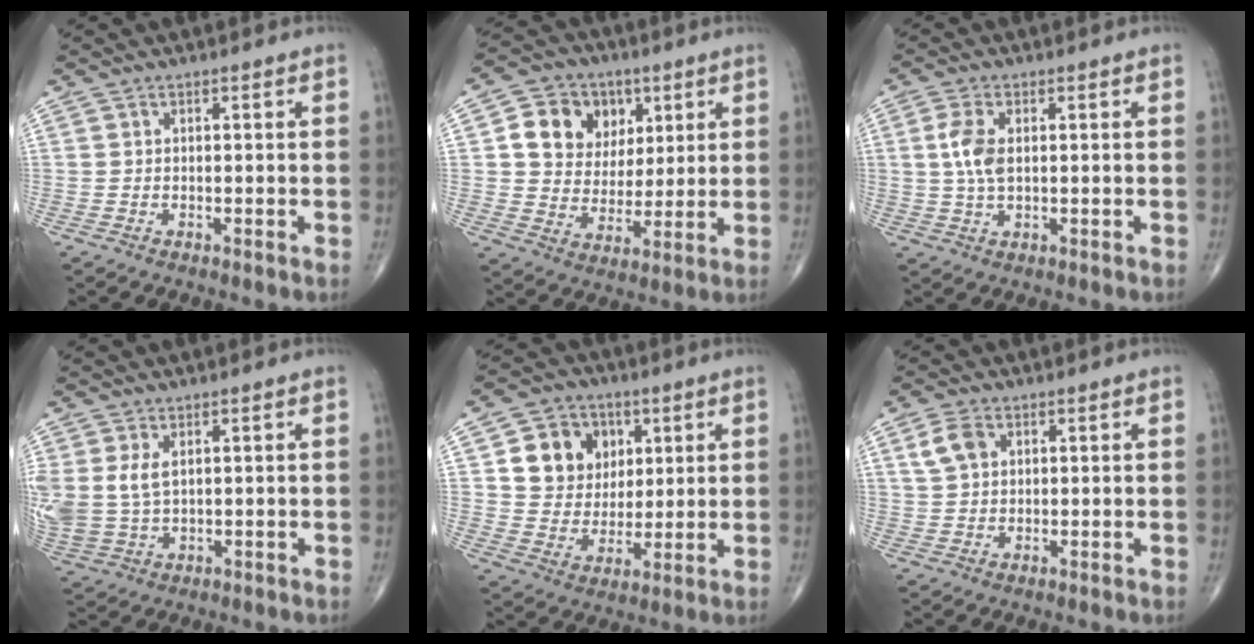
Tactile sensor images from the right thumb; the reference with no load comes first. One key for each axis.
{"total": 13.4, "fx": 4.7, "fy": 11.0, "fz": 6.0, "tx": -0.056, "ty": -0.010, "tz": 0.082}
{"total": 5.5, "fx": 0.8, "fy": 2.8, "fz": 4.6, "tx": -0.105, "ty": 0.003, "tz": 0.016}
{"total": 9.0, "fx": 1.9, "fy": 5.8, "fz": 6.6, "tx": -0.162, "ty": -0.003, "tz": 0.052}
{"total": 12.5, "fx": 4.1, "fy": 10.6, "fz": 5.2, "tx": -0.041, "ty": -0.010, "tz": 0.074}
{"total": 4.6, "fx": 1.8, "fy": 3.3, "fz": 2.7, "tx": -0.047, "ty": 0.002, "tz": 0.037}